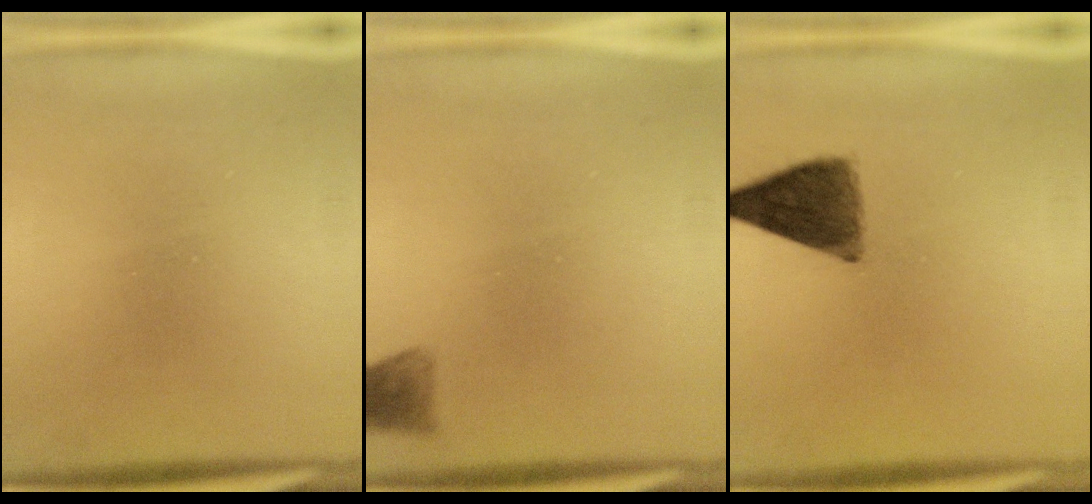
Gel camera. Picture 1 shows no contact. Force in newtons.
{"total": 2.0}
{"total": 7.4}